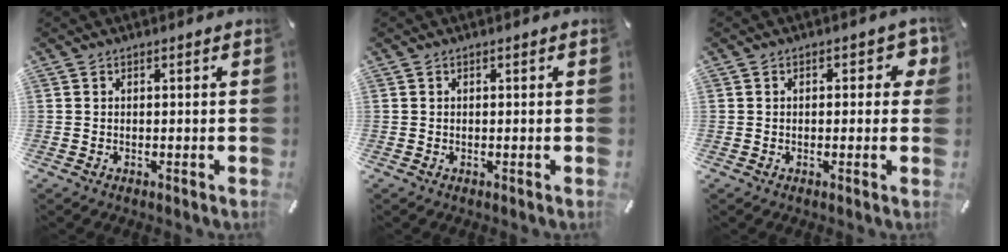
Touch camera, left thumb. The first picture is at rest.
{"total": 0.0}
{"total": 4.1, "force": [0.9, 2.5, 3.1], "torque": [-0.030, 0.000, 0.007]}